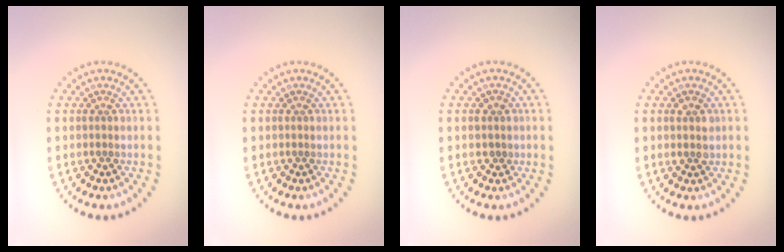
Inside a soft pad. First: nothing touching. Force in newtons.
{"total": 0.0}
{"total": 0.9, "press": 0.8, "slide": 0.4}
{"total": 1.4, "press": 1.4, "slide": 0.3}